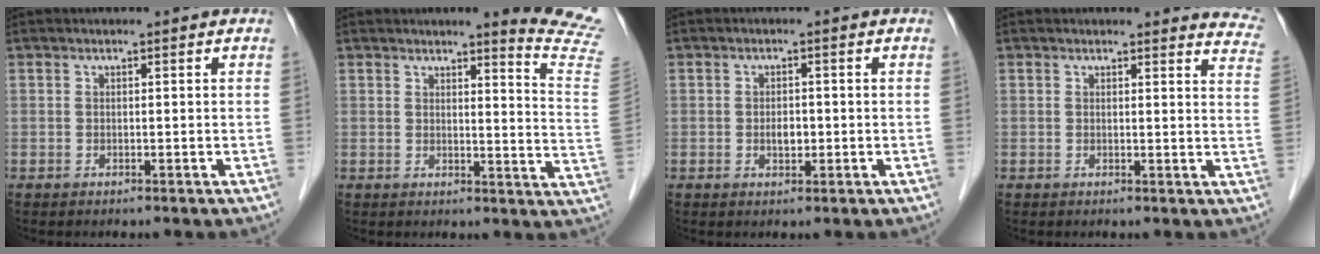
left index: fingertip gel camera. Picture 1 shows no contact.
{"total": 10.8, "force": [10.1, -1.4, 3.6], "torque": [-0.031, -0.098, 0.087]}
{"total": 2.0, "force": [-0.3, 1.2, 1.6], "torque": [-0.027, 0.002, -0.003]}
{"total": 8.3, "force": [8.1, 1.6, 1.0], "torque": [0.029, -0.043, 0.045]}